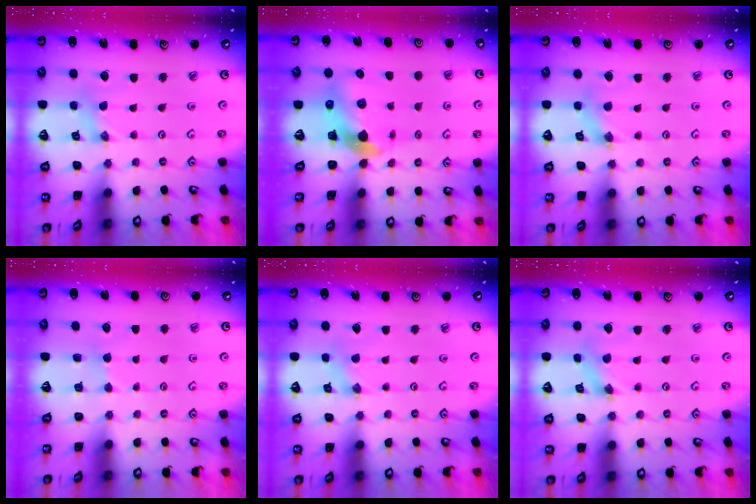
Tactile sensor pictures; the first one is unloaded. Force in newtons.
{"total": 6.9, "press": 6.9, "slide": 1.0}
{"total": 3.2, "press": 3.2, "slide": 0.4}
{"total": 2.9, "press": 2.9, "slide": 0.5}
{"total": 0.0}
{"total": 1.6, "press": 1.6, "slide": 0.3}